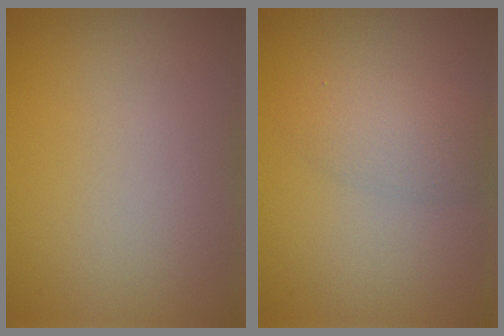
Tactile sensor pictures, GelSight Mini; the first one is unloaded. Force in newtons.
{"total": 1.9, "press": 1.9, "slide": 0.1}